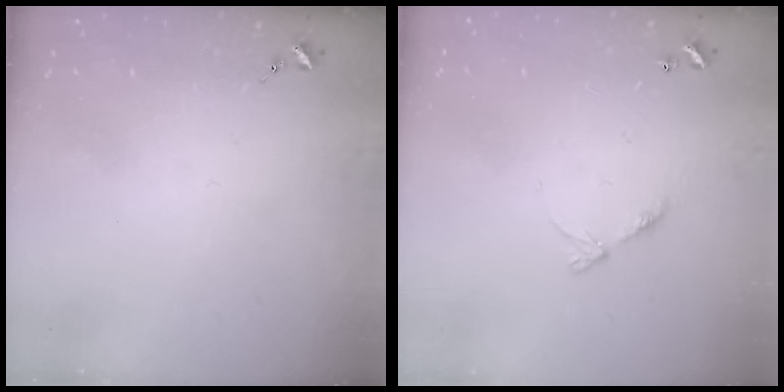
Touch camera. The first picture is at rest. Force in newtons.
{"total": 6.1, "press": 6.0, "slide": 0.6}